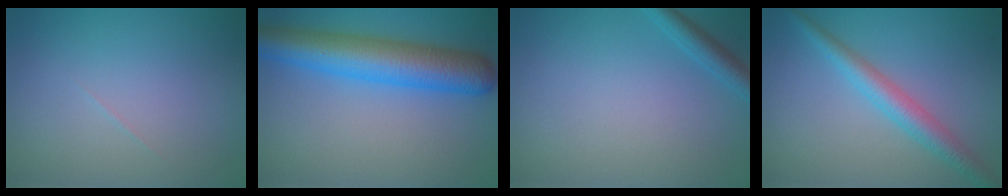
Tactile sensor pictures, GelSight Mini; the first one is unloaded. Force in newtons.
{"total": 7.8, "press": 7.8, "slide": 0.1}
{"total": 2.0, "press": 2.0, "slide": 0.2}
{"total": 3.3, "press": 3.3, "slide": 0.0}